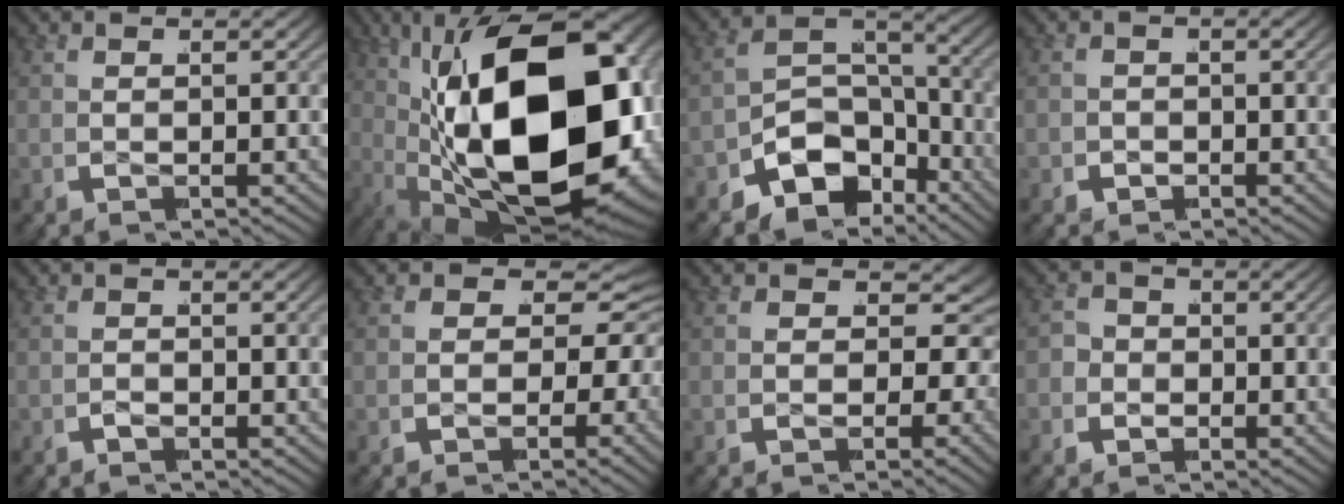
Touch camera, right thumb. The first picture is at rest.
{"total": 30.6, "force": [-2.9, 16.9, 25.3], "torque": [-0.438, -0.048, -0.010]}
{"total": 8.2, "force": [-4.3, 5.5, 4.3], "torque": [-0.084, -0.022, -0.066]}
{"total": 1.1, "force": [-0.6, 0.9, -0.1], "torque": [0.006, 0.005, -0.014]}
{"total": 0.8, "force": [-0.7, 0.4, 0.2], "torque": [-0.005, 0.006, -0.017]}
{"total": 9.3, "force": [0.0, 6.5, 6.6], "torque": [-0.109, -0.010, 0.003]}
{"total": 8.6, "force": [-0.8, 5.9, 6.2], "torque": [-0.097, -0.017, -0.004]}
{"total": 3.7, "force": [-0.4, 3.3, 1.5], "torque": [-0.026, 0.001, -0.014]}